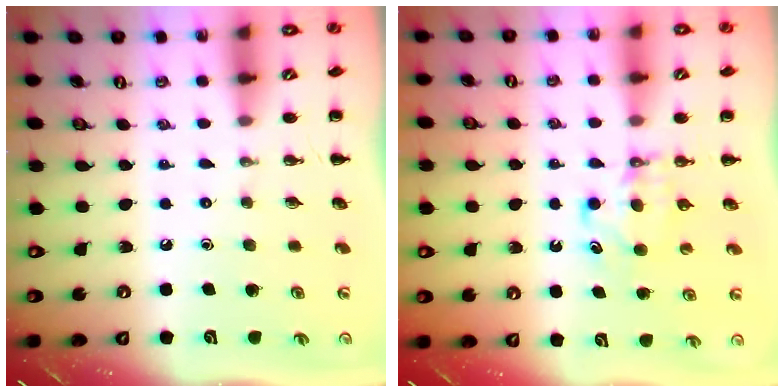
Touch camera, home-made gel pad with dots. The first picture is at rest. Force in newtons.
{"total": 5.0, "press": 4.9, "slide": 1.1}